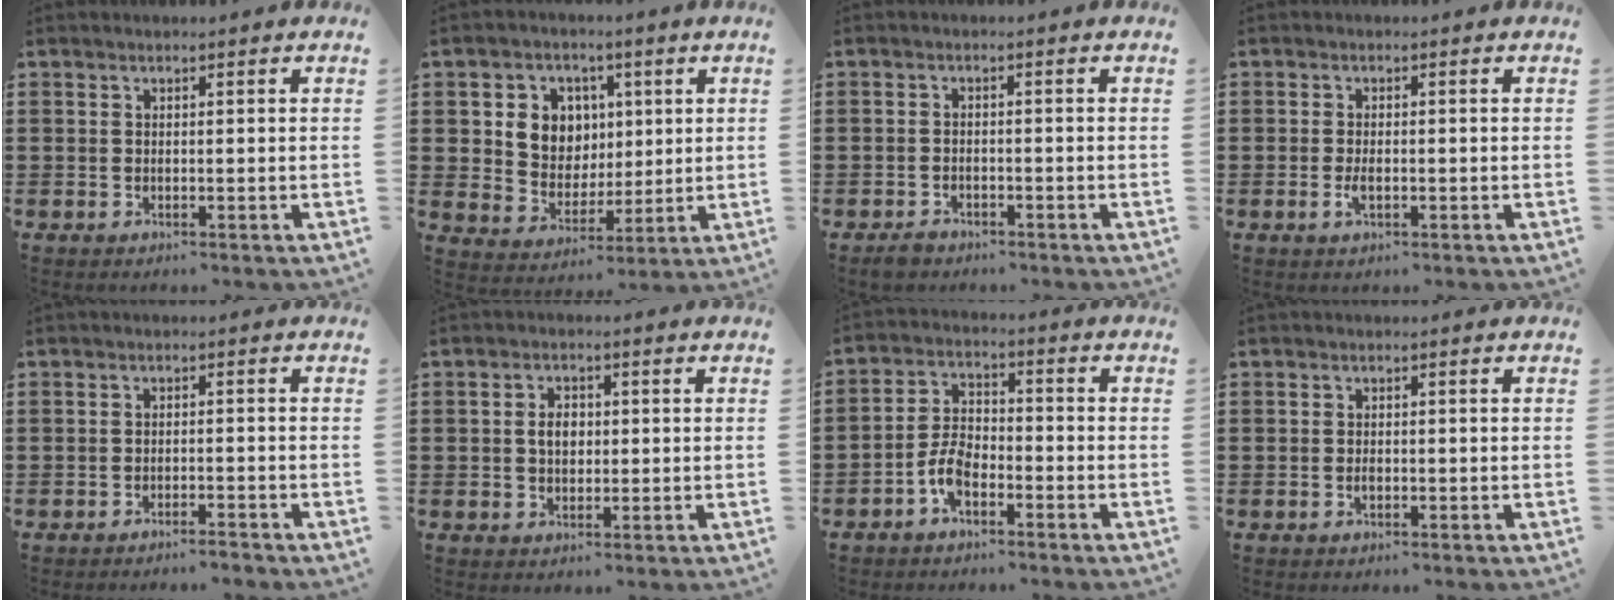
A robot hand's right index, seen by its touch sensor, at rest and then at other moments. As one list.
[{"total": 7.4, "force": [1.9, 6.8, 2.2], "torque": [-0.062, 0.012, 0.033]}, {"total": 1.7, "force": [-1.4, 0.8, 0.5], "torque": [-0.012, 0.001, -0.029]}, {"total": 2.0, "force": [-0.5, 0.7, 1.8], "torque": [-0.041, -0.005, -0.011]}, {"total": 1.8, "force": [-1.8, -0.1, 0.4], "torque": [-0.010, 0.003, -0.037]}, {"total": 3.0, "force": [0.1, 2.0, 2.2], "torque": [-0.039, 0.005, -0.001]}, {"total": 5.6, "force": [-3.0, 2.7, 3.9], "torque": [-0.103, 0.001, -0.065]}, {"total": 1.0, "force": [-0.3, 0.4, 0.8], "torque": [-0.016, -0.004, -0.005]}]